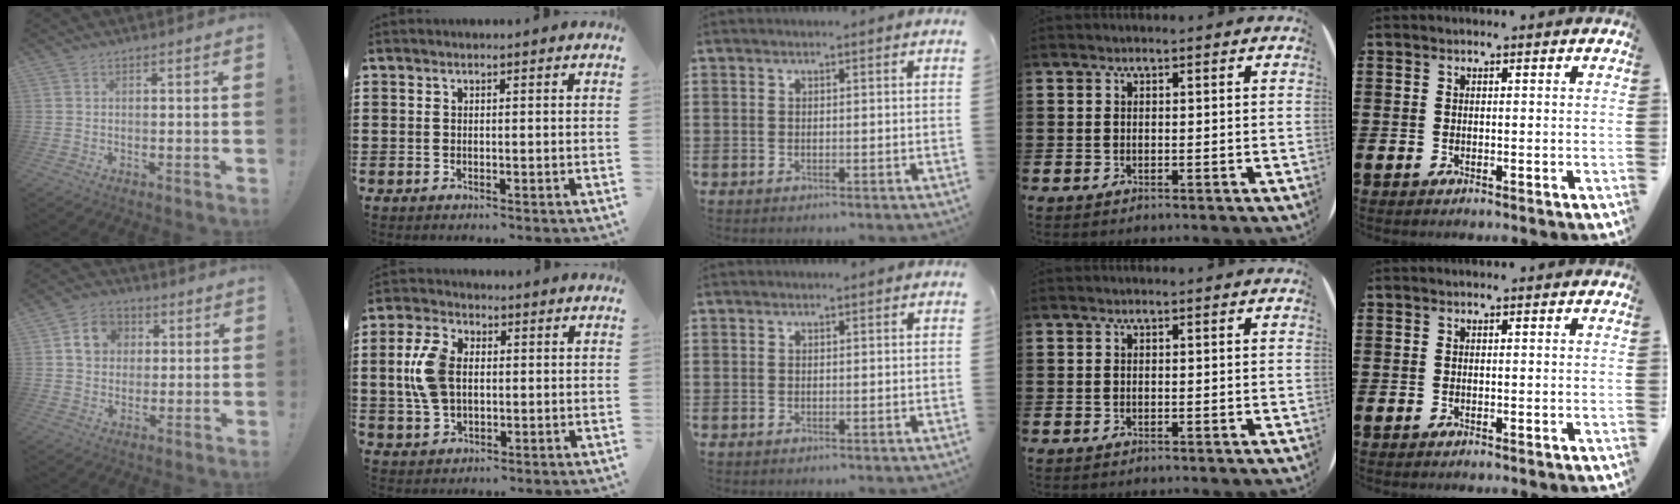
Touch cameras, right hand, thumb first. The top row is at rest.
{"thumb": {"total": 9.1, "force": [2.5, 8.0, 3.6], "torque": [-0.051, 0.002, 0.051]}, "index": {"total": 8.0, "force": [0.6, 5.1, 6.1], "torque": [-0.161, 0.007, 0.001]}}